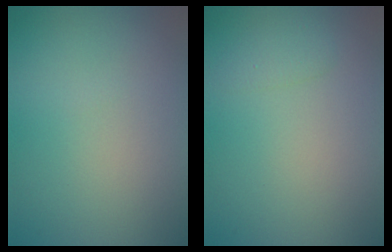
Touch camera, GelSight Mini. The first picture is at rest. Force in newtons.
{"total": 0.9, "press": 0.9, "slide": 0.1}